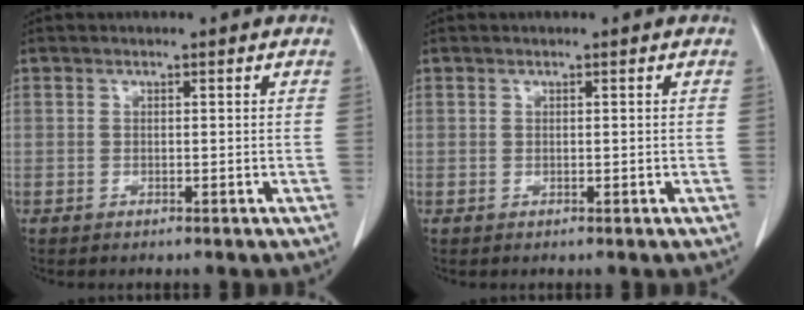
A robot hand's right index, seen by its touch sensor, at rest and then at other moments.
{"total": 0.0}